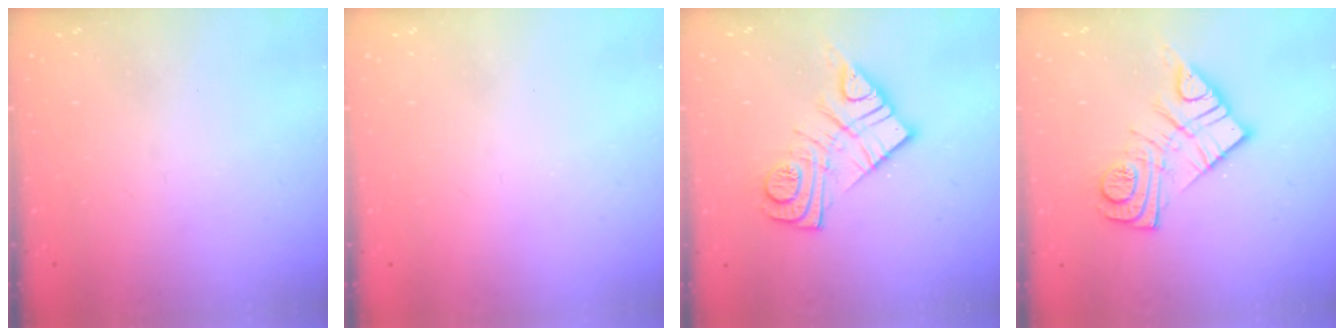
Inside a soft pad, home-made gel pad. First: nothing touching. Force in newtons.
{"total": 2.1, "press": 2.0, "slide": 0.4}
{"total": 13.9, "press": 13.8, "slide": 1.2}
{"total": 13.9, "press": 13.8, "slide": 1.2}